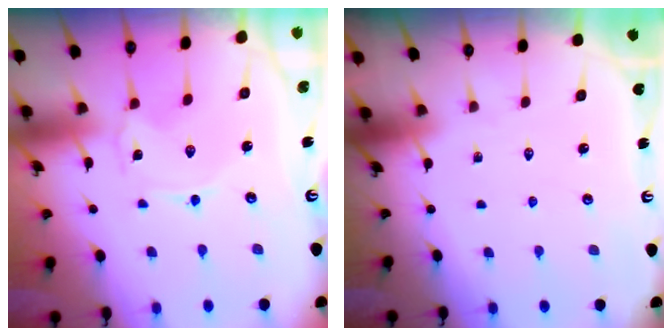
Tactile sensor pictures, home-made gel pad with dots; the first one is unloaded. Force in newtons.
{"total": 0.0}